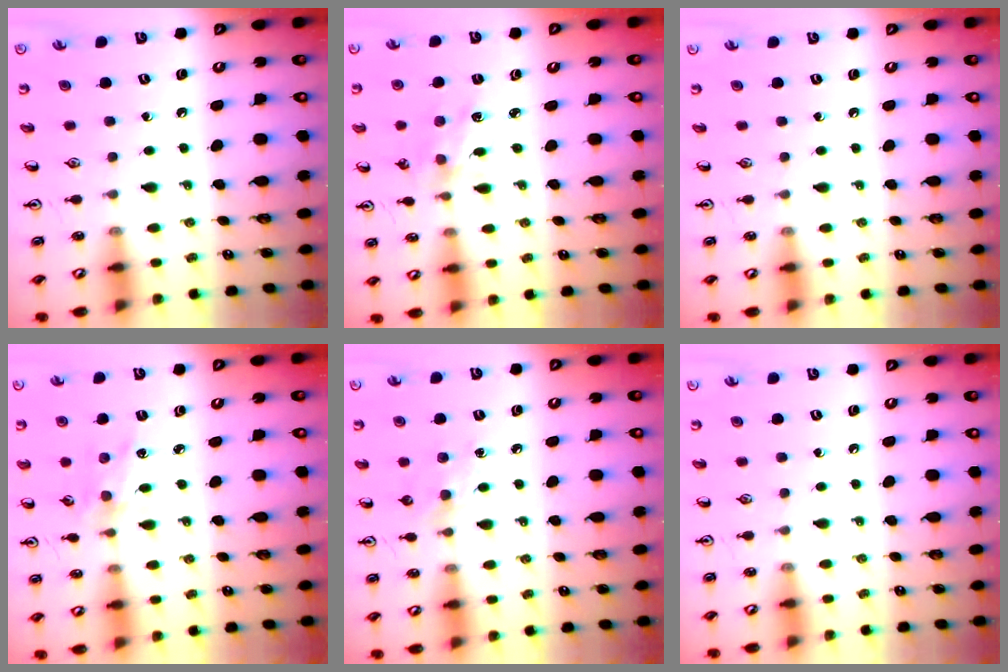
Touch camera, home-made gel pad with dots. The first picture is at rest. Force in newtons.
{"total": 2.3, "press": 2.3, "slide": 0.4}
{"total": 0.0}
{"total": 3.8, "press": 3.8, "slide": 0.4}
{"total": 6.4, "press": 6.3, "slide": 0.9}
{"total": 0.0}